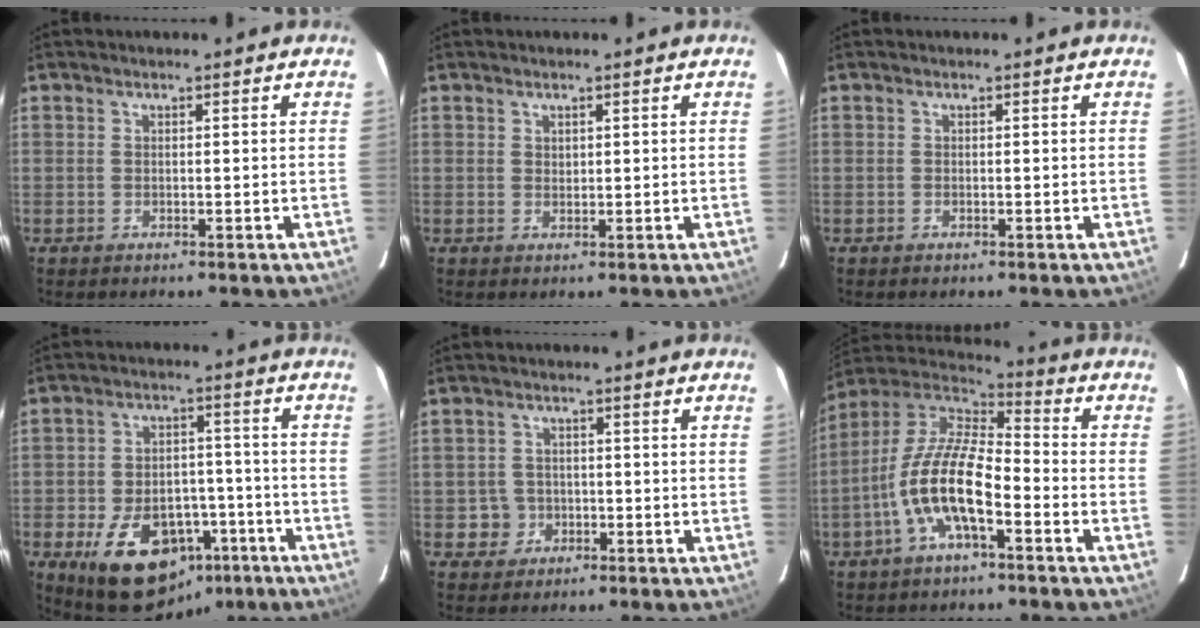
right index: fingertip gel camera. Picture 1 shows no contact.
{"total": 2.2, "force": [1.1, 1.8, 0.7], "torque": [-0.005, 0.003, 0.022]}
{"total": 0.0}
{"total": 16.6, "force": [-9.1, 10.7, 8.9], "torque": [-0.177, 0.027, -0.109]}
{"total": 3.8, "force": [-1.1, 3.6, 0.1], "torque": [-0.005, 0.018, -0.014]}
{"total": 14.6, "force": [-5.5, 5.0, 12.5], "torque": [-0.251, -0.001, -0.111]}